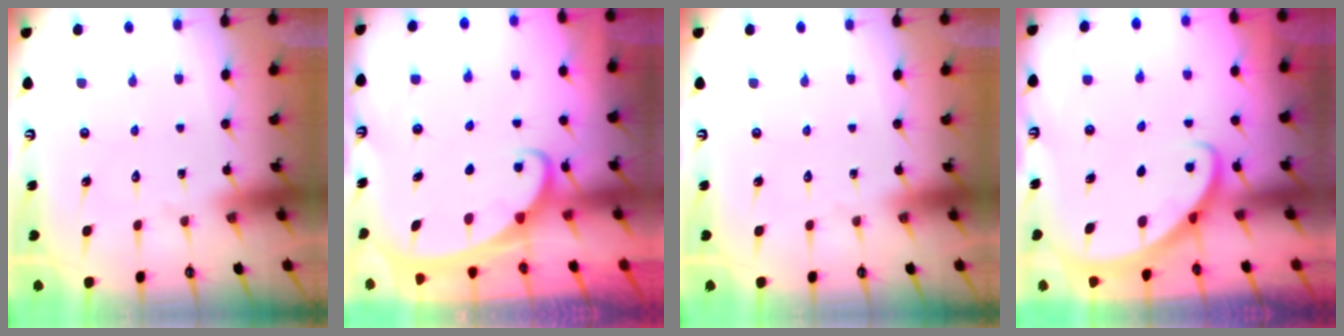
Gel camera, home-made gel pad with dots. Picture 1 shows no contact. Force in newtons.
{"total": 2.0, "press": 2.0, "slide": 0.3}
{"total": 0.0}
{"total": 2.6, "press": 2.6, "slide": 0.2}